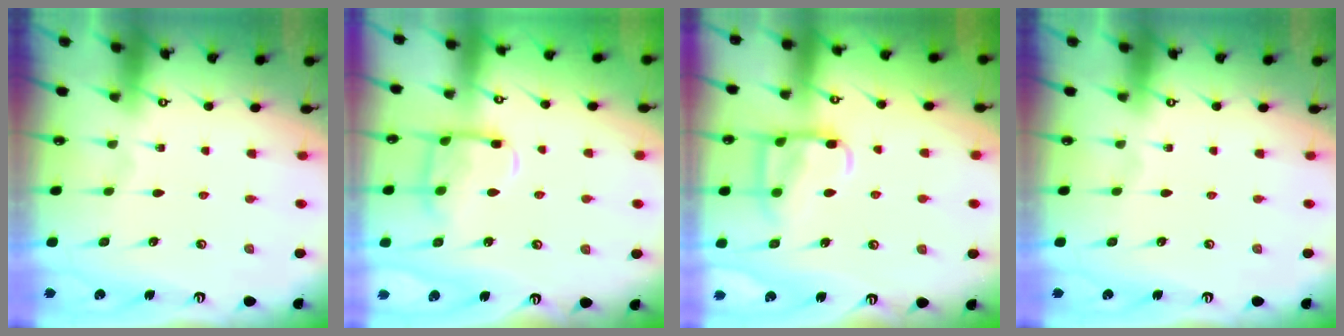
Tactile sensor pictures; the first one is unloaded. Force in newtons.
{"total": 11.6, "press": 11.5, "slide": 1.2}
{"total": 12.5, "press": 12.4, "slide": 1.3}
{"total": 0.0}